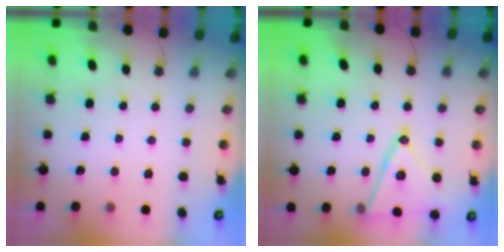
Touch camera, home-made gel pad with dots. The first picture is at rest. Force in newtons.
{"total": 15.8, "press": 15.4, "slide": 3.5}